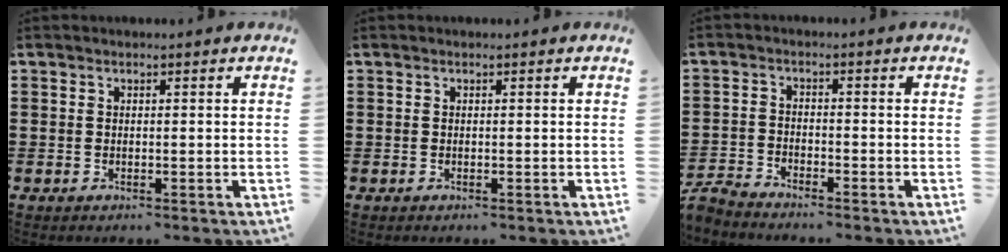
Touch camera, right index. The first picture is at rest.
{"total": 0.0}
{"total": 3.1, "force": [-3.1, 0.2, 0.2], "torque": [-0.023, 0.000, -0.069]}